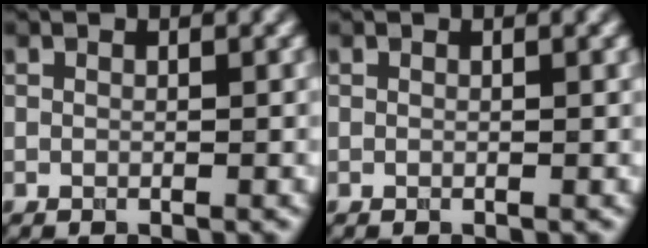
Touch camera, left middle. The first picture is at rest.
{"total": 0.0}